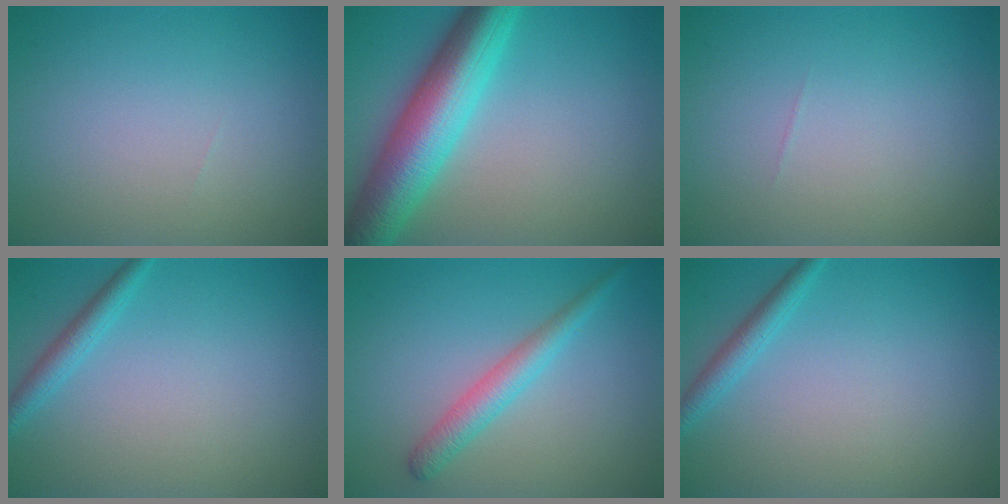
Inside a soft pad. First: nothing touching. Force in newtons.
{"total": 8.8, "press": 8.8, "slide": 0.0}
{"total": 0.0}
{"total": 1.8, "press": 1.8, "slide": 0.1}
{"total": 2.7, "press": 2.7, "slide": 0.1}
{"total": 1.8, "press": 1.8, "slide": 0.1}